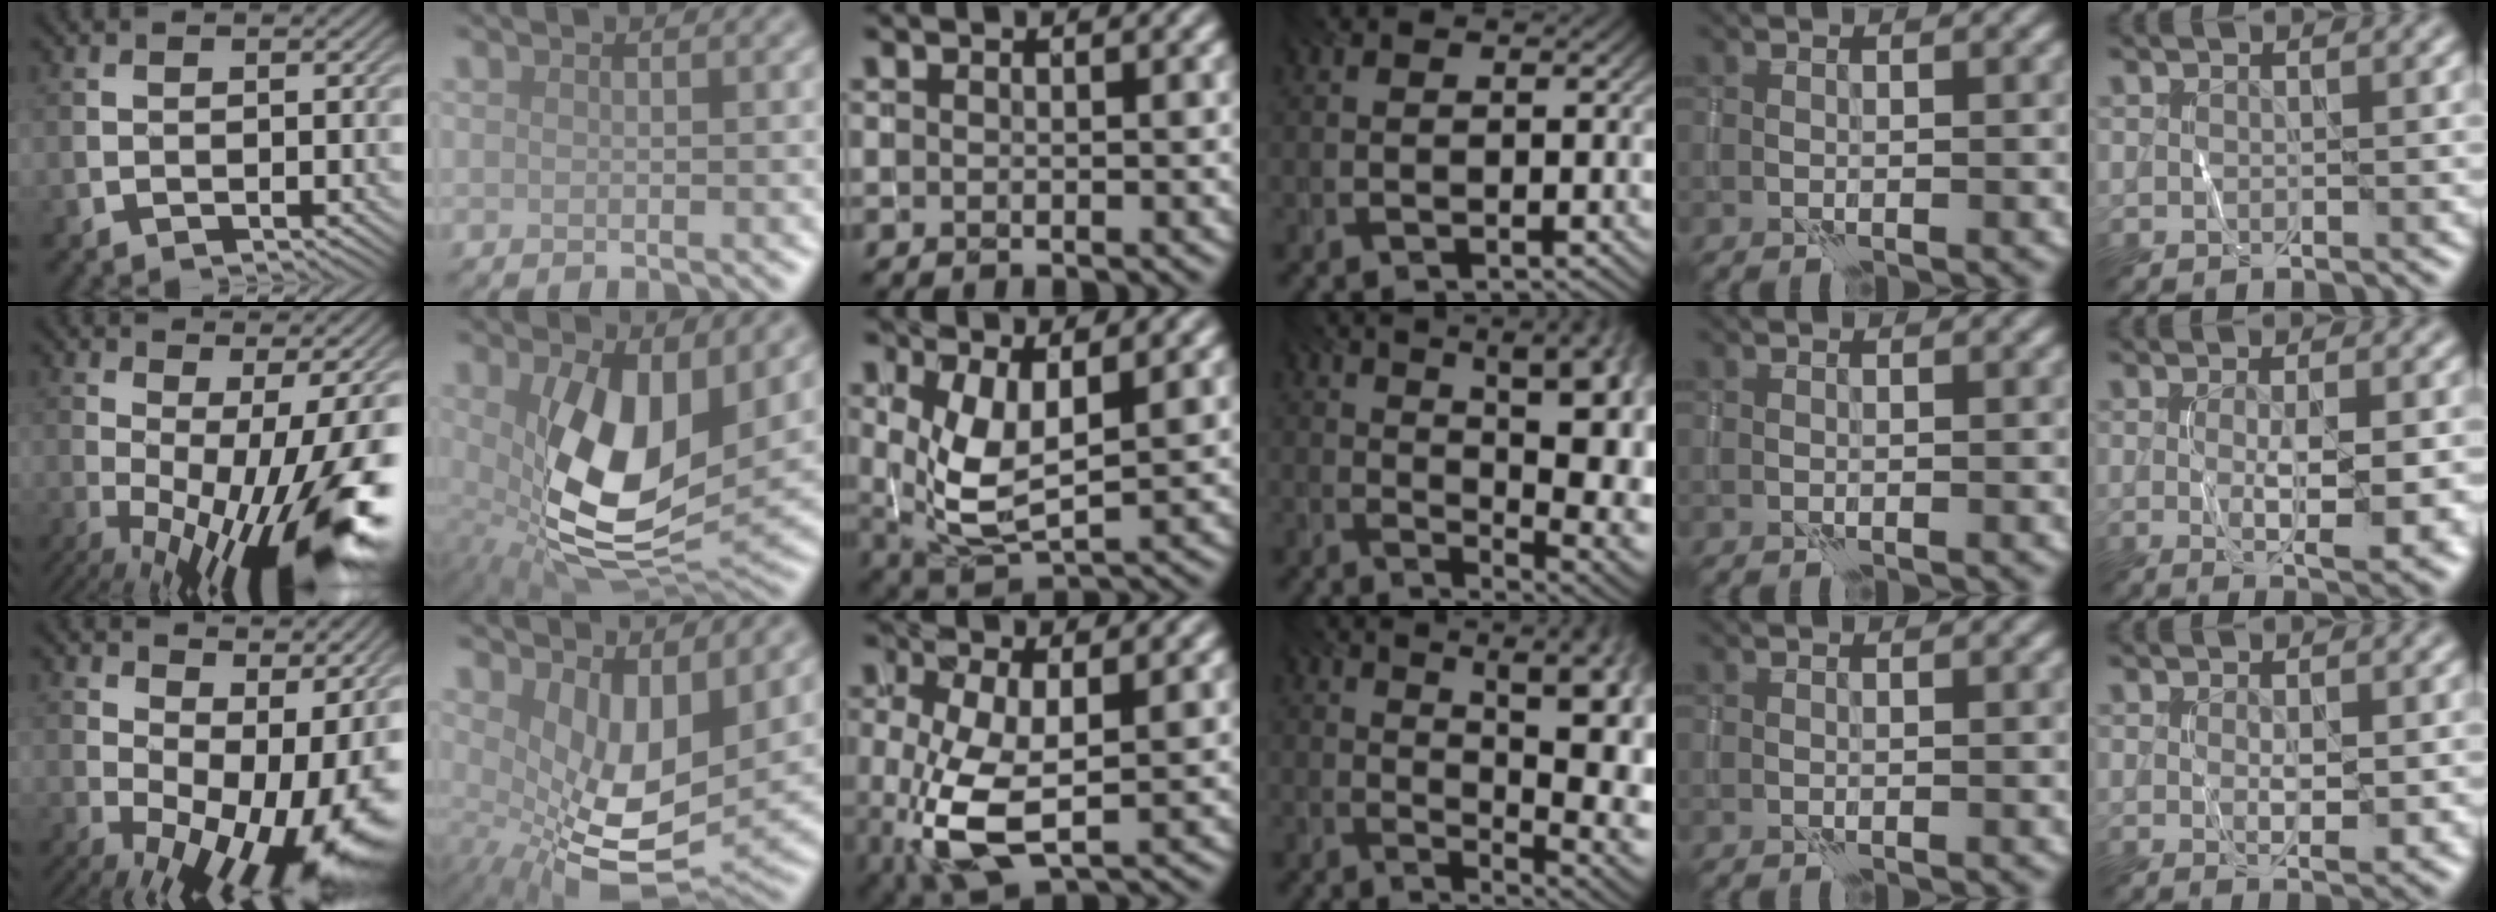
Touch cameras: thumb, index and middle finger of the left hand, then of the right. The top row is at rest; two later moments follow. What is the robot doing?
{"motion": "wrap", "object": "thread"}